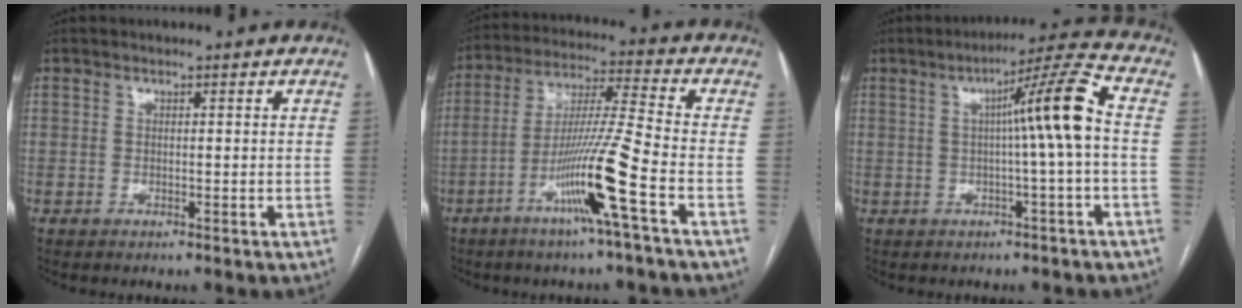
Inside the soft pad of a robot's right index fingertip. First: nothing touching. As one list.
[{"total": 12.4, "force": [-5.4, -1.8, 11.0], "torque": [-0.209, -0.006, -0.104]}, {"total": 9.4, "force": [0.3, -1.4, 9.3], "torque": [-0.139, 0.017, 0.005]}]